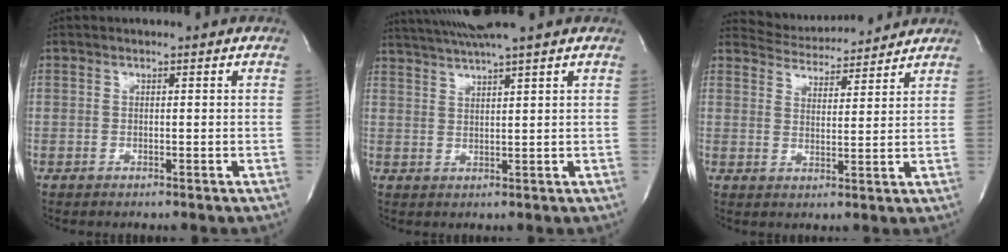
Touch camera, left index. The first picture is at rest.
{"total": 8.1, "force": [7.0, -1.4, 3.8], "torque": [-0.072, 0.019, 0.110]}
{"total": 9.2, "force": [9.0, 1.3, 1.0], "torque": [-0.021, 0.006, 0.132]}